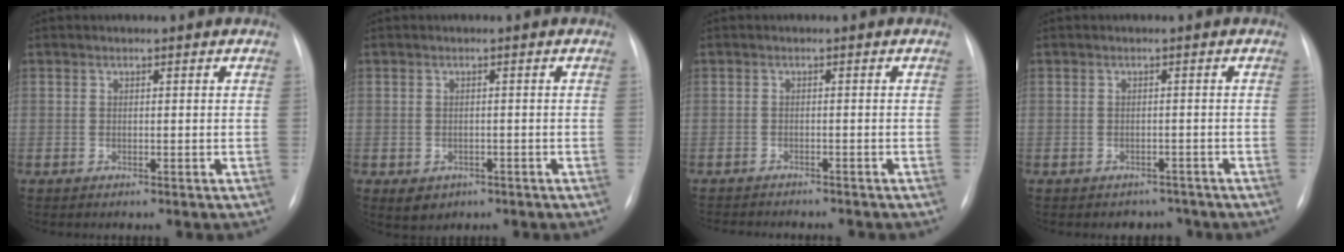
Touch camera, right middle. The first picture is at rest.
{"total": 2.9, "force": [-1.4, 2.3, 1.0], "torque": [-0.010, 0.002, -0.006]}
{"total": 8.0, "force": [-7.3, 1.8, 2.8], "torque": [-0.036, -0.003, -0.093]}
{"total": 2.7, "force": [-2.2, 1.6, -0.2], "torque": [0.004, 0.010, -0.027]}